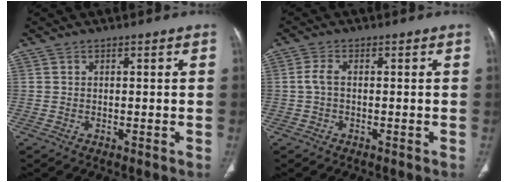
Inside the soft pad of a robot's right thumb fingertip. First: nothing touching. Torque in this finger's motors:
{"motor_torque": [0.20, 0.52, 0.56, -0.42, 0.03]}